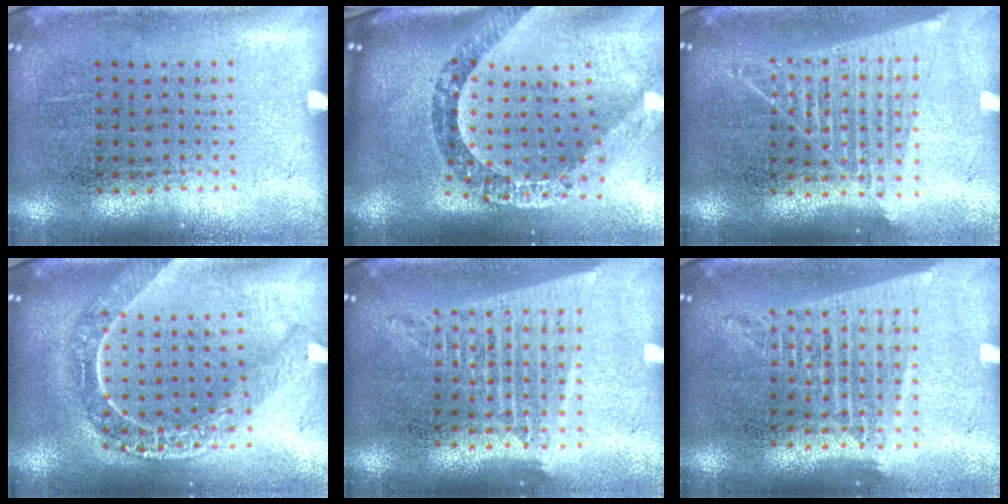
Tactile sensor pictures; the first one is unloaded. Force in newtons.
{"total": 2.8, "press": 2.1, "slide": 1.8}
{"total": 1.7, "press": 1.6, "slide": 0.7}
{"total": 2.0, "press": 1.7, "slide": 1.1}
{"total": 1.8, "press": 1.6, "slide": 0.9}
{"total": 1.8, "press": 1.6, "slide": 0.9}